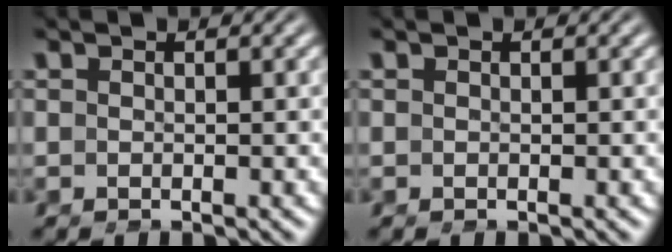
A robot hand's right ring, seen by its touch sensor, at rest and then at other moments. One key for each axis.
{"total": 0.0}